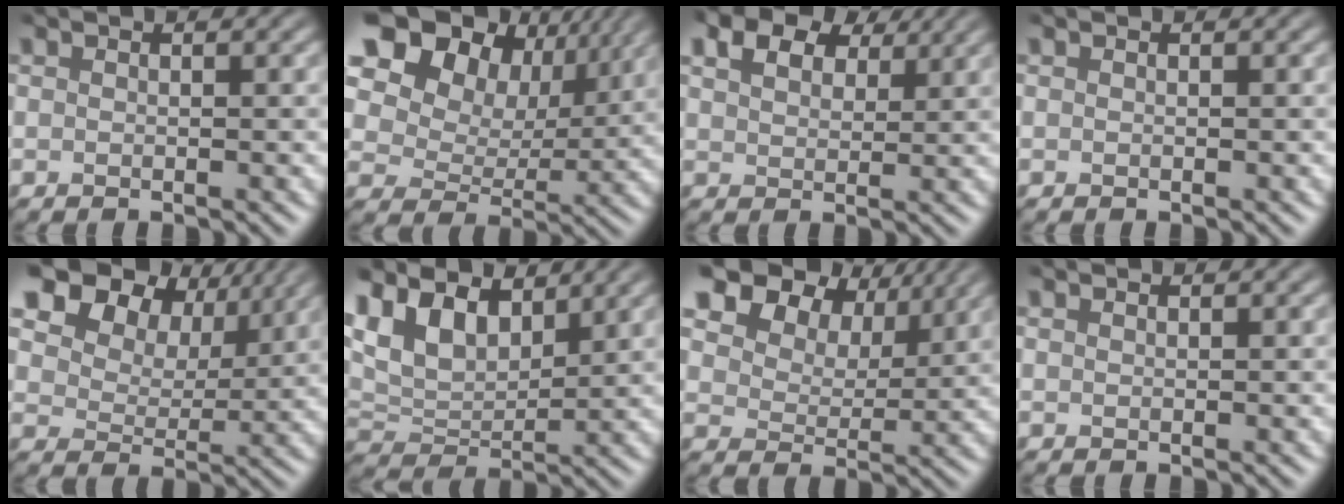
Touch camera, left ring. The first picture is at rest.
{"total": 15.9, "force": [7.9, 11.0, 8.3], "torque": [-0.202, 0.049, 0.141]}
{"total": 7.0, "force": [4.6, 3.6, 3.7], "torque": [-0.079, 0.019, 0.069]}
{"total": 0.0}
{"total": 15.0, "force": [8.6, 9.8, 7.4], "torque": [-0.167, 0.030, 0.174]}
{"total": 6.2, "force": [3.2, 3.7, 3.8], "torque": [-0.090, 0.001, 0.054]}
{"total": 13.1, "force": [8.0, 8.1, 6.6], "torque": [-0.144, 0.015, 0.155]}
{"total": 0.0}